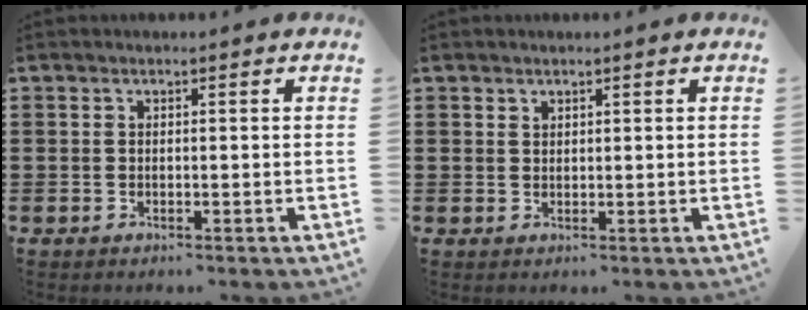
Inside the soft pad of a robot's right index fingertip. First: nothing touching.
{"total": 1.0, "force": [0.8, 0.5, 0.1], "torque": [-0.004, 0.001, 0.017]}